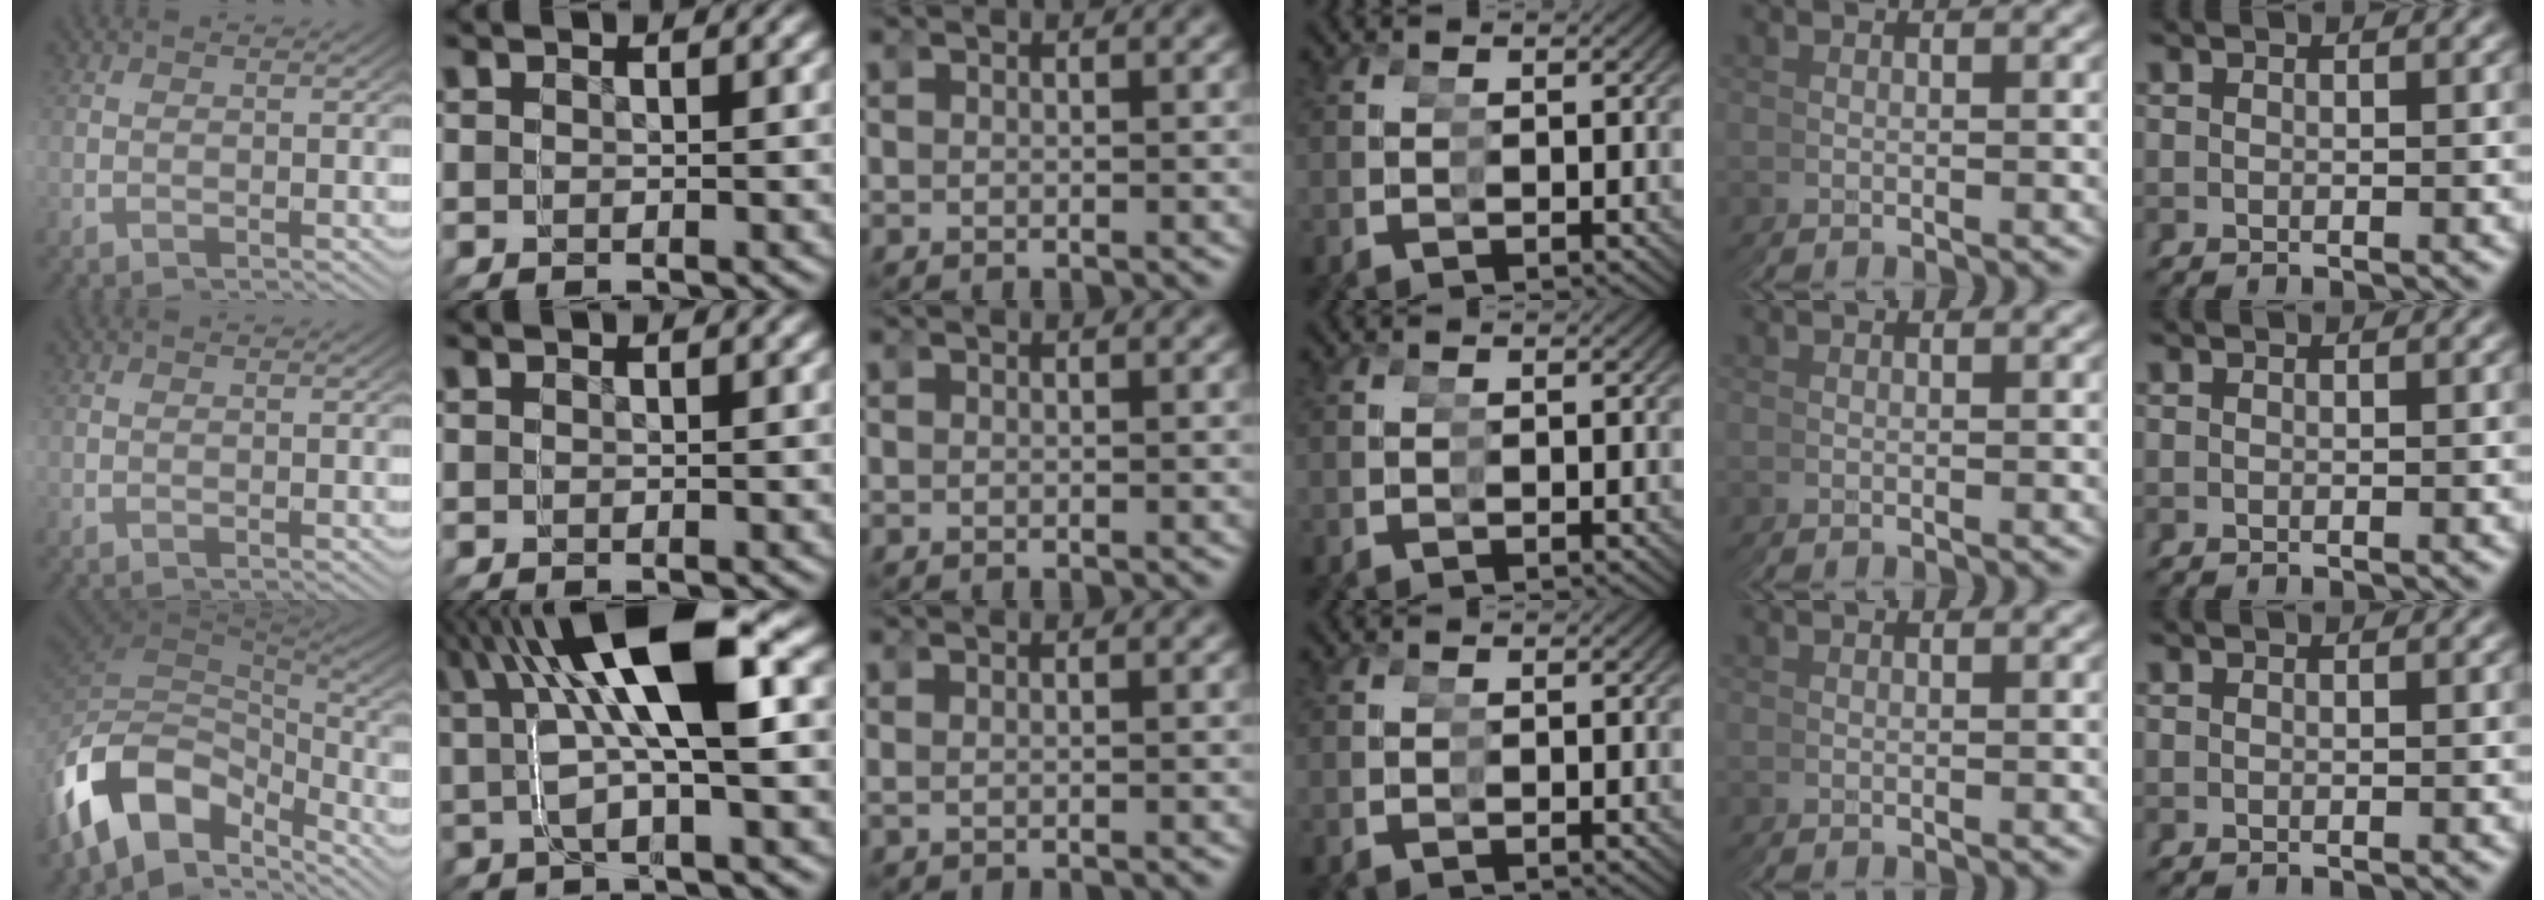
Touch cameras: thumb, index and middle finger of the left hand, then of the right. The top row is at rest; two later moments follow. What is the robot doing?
{"motion": "grasp_and_lifting", "object": "toy banana"}